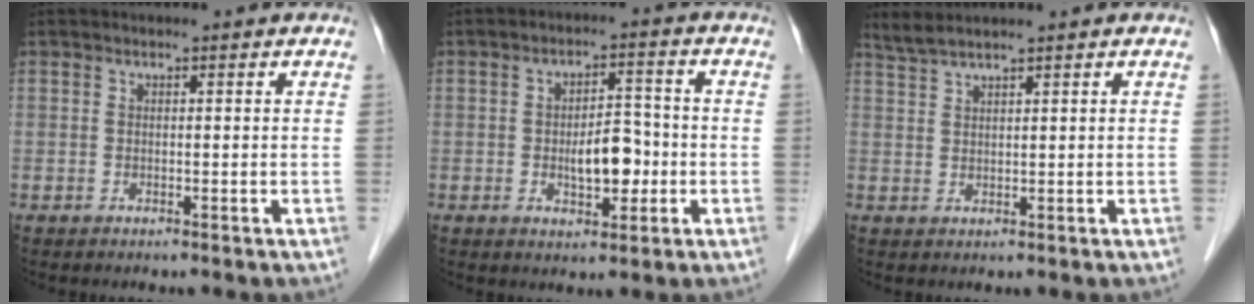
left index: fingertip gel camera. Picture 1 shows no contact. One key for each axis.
{"total": 5.8, "fx": -1.2, "fy": 2.7, "fz": 5.0, "tx": -0.083, "ty": 0.007, "tz": -0.016}
{"total": 3.2, "fx": 2.8, "fy": -0.4, "fz": 1.3, "tx": -0.030, "ty": 0.020, "tz": 0.060}